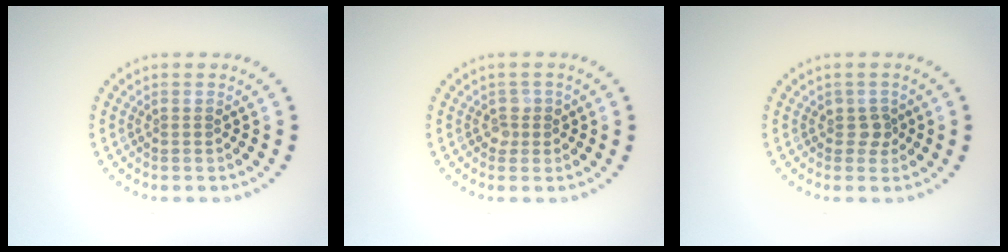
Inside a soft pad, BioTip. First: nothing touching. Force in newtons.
{"total": 1.2, "press": 1.1, "slide": 0.5}
{"total": 1.3, "press": 1.1, "slide": 0.7}